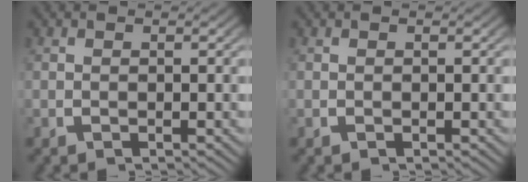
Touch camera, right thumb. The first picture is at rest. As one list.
[{"total": 0.0}]